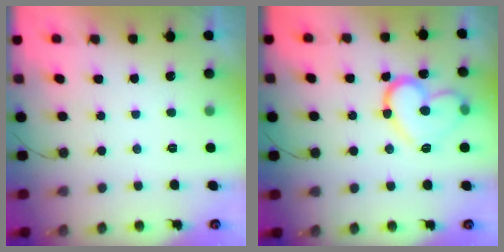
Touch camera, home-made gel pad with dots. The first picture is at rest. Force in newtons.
{"total": 15.3, "press": 15.2, "slide": 1.4}